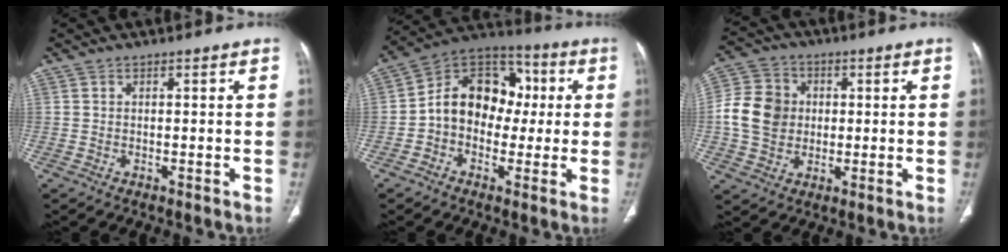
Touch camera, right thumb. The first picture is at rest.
{"total": 14.4, "force": [0.0, 11.3, 8.9], "torque": [-0.102, 0.039, -0.015]}
{"total": 10.9, "force": [0.1, 9.5, 5.3], "torque": [-0.088, 0.017, -0.004]}